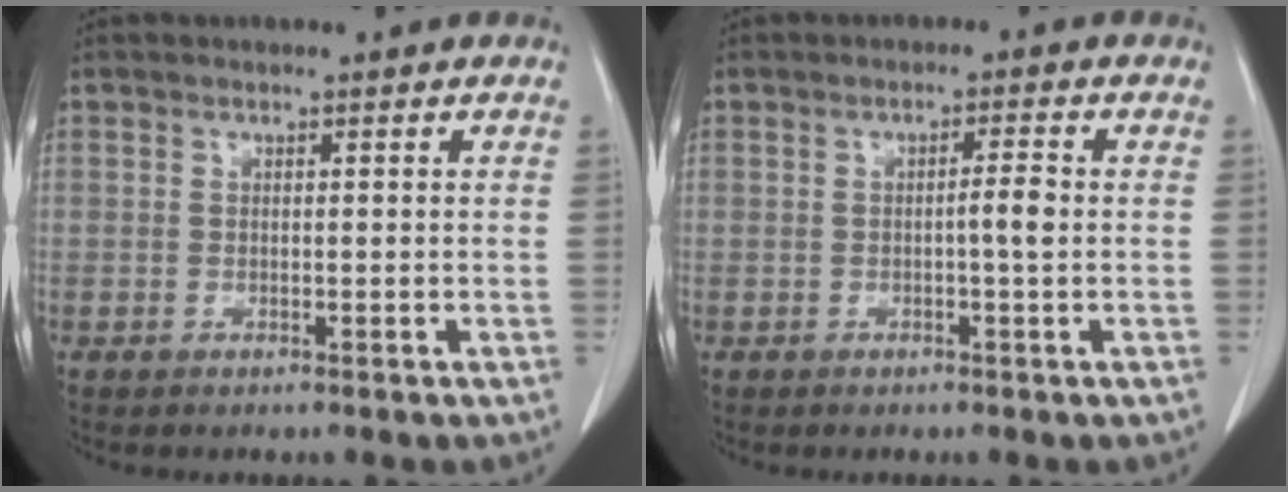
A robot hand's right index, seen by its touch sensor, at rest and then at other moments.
{"total": 2.4, "force": [-0.3, -0.1, 2.3], "torque": [-0.037, 0.002, -0.005]}